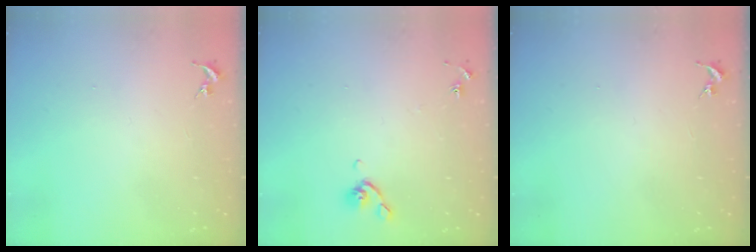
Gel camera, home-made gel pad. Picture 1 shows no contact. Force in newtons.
{"total": 5.2, "press": 5.1, "slide": 1.0}
{"total": 0.0}